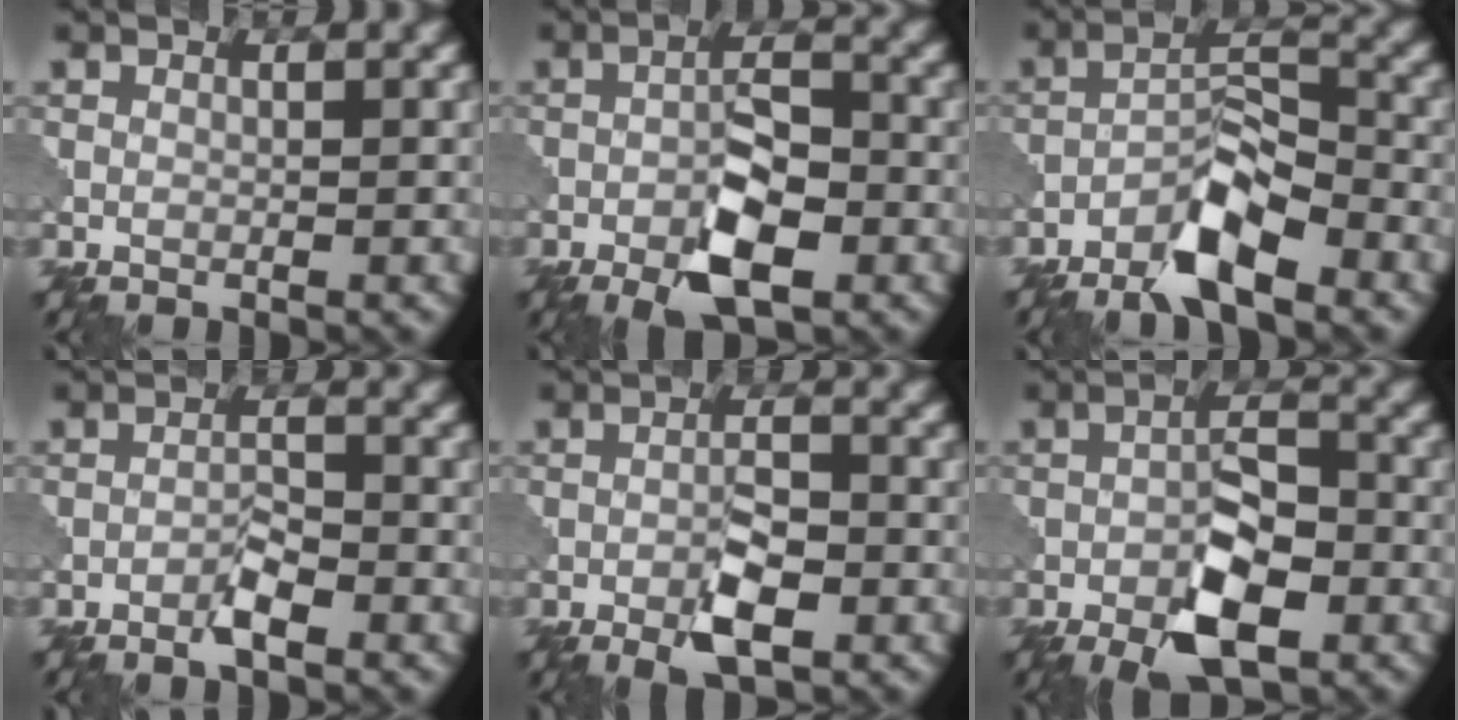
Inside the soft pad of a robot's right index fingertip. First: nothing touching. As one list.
[{"total": 6.1, "force": [-2.8, 2.2, 5.0], "torque": [-0.079, 0.005, -0.053]}, {"total": 5.8, "force": [-3.8, 1.6, 4.0], "torque": [-0.064, 0.009, -0.076]}, {"total": 2.1, "force": [-1.4, 0.5, 1.6], "torque": [-0.029, 0.004, -0.028]}, {"total": 4.1, "force": [-1.9, 1.3, 3.4], "torque": [-0.057, 0.003, -0.035]}, {"total": 6.9, "force": [-3.3, 2.7, 5.5], "torque": [-0.086, 0.006, -0.062]}]